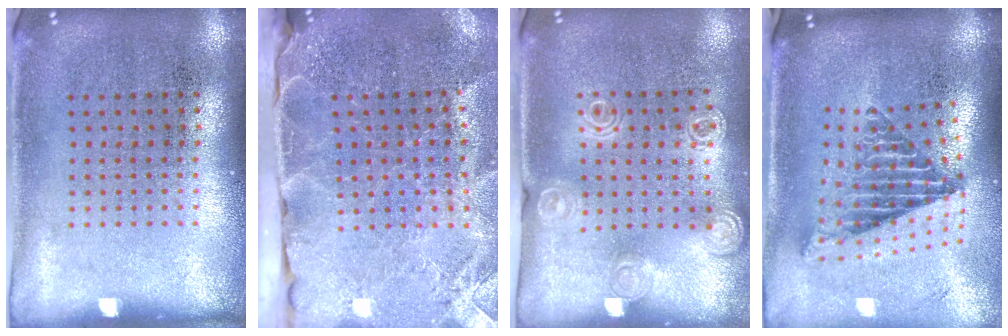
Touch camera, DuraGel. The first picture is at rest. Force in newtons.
{"total": 3.8, "press": 3.2, "slide": 2.1}
{"total": 1.4, "press": 1.4, "slide": 0.1}
{"total": 2.5, "press": 1.6, "slide": 1.9}